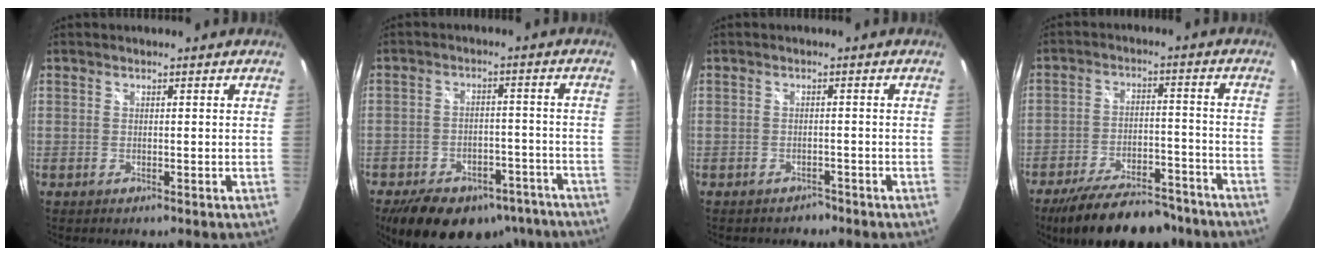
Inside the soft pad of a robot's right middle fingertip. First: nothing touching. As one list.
[{"total": 19.1, "force": [-14.1, 9.8, 8.5], "torque": [-0.171, 0.009, -0.176]}, {"total": 2.5, "force": [-2.1, 1.3, 0.4], "torque": [-0.010, -0.003, -0.030]}, {"total": 19.6, "force": [-16.1, 6.4, 9.1], "torque": [-0.171, -0.012, -0.224]}]